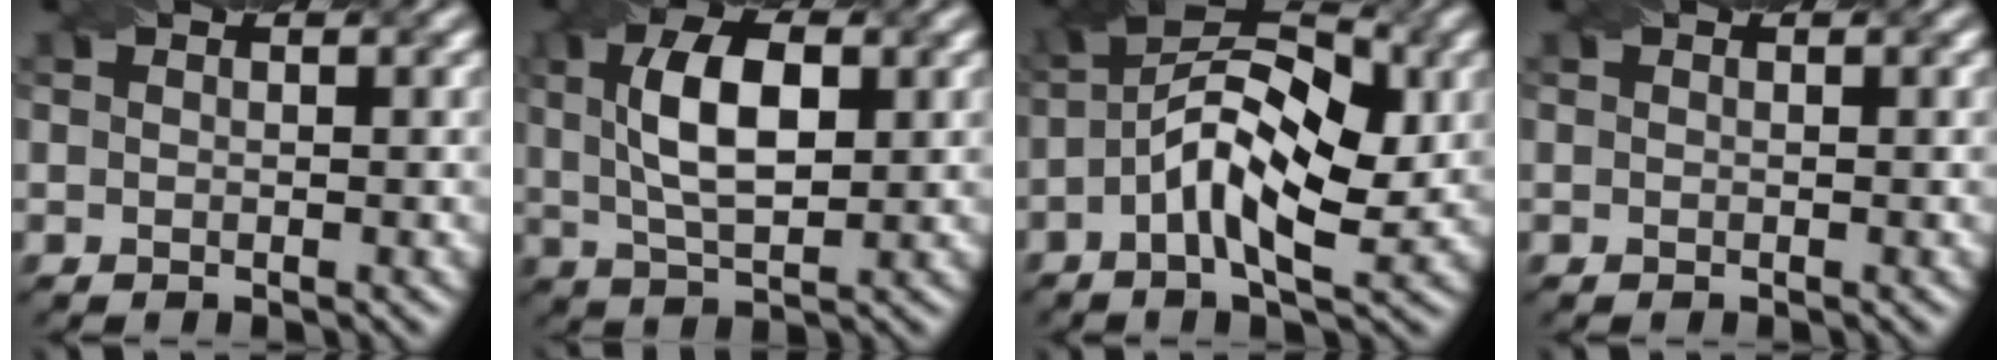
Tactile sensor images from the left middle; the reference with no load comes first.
{"total": 6.9, "force": [1.5, 3.2, 6.0], "torque": [-0.111, 0.012, 0.025]}
{"total": 9.1, "force": [-0.7, 4.2, 8.0], "torque": [-0.142, 0.019, -0.021]}
{"total": 0.0}